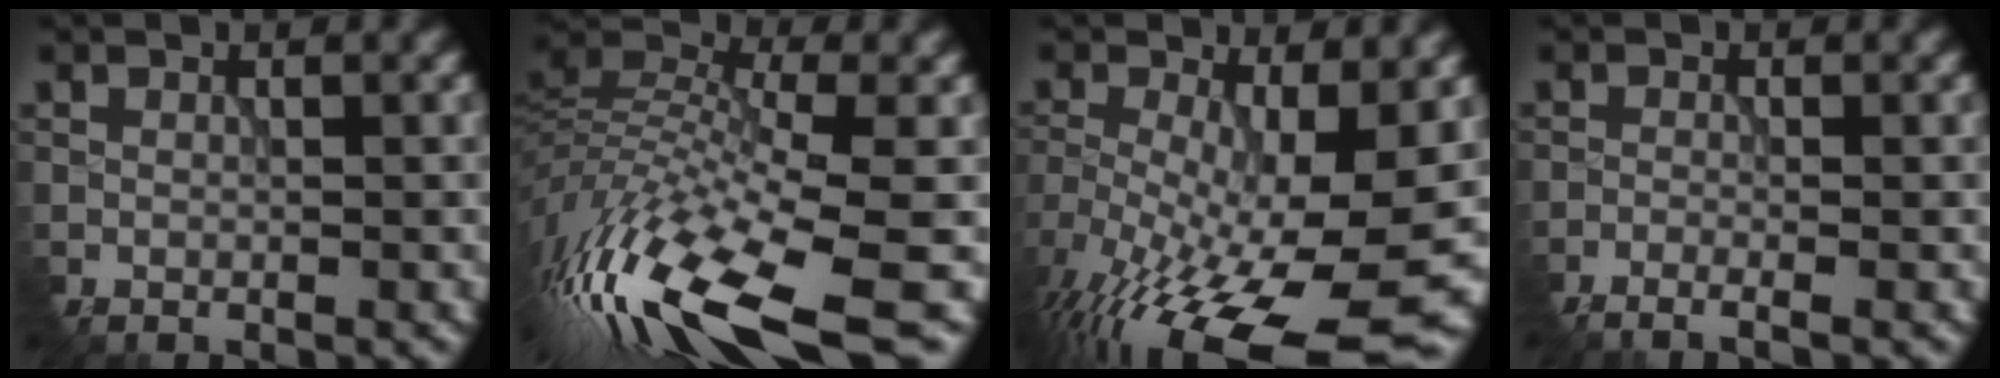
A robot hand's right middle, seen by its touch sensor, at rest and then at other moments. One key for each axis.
{"total": 14.8, "fx": -6.9, "fy": 4.9, "fz": 12.1, "tx": -0.266, "ty": 0.007, "tz": -0.123}
{"total": 15.1, "fx": -5.7, "fy": 6.2, "fz": 12.6, "tx": -0.227, "ty": -0.020, "tz": -0.081}
{"total": 2.4, "fx": -1.9, "fy": 0.5, "fz": 1.5, "tx": -0.030, "ty": -0.002, "tz": -0.035}